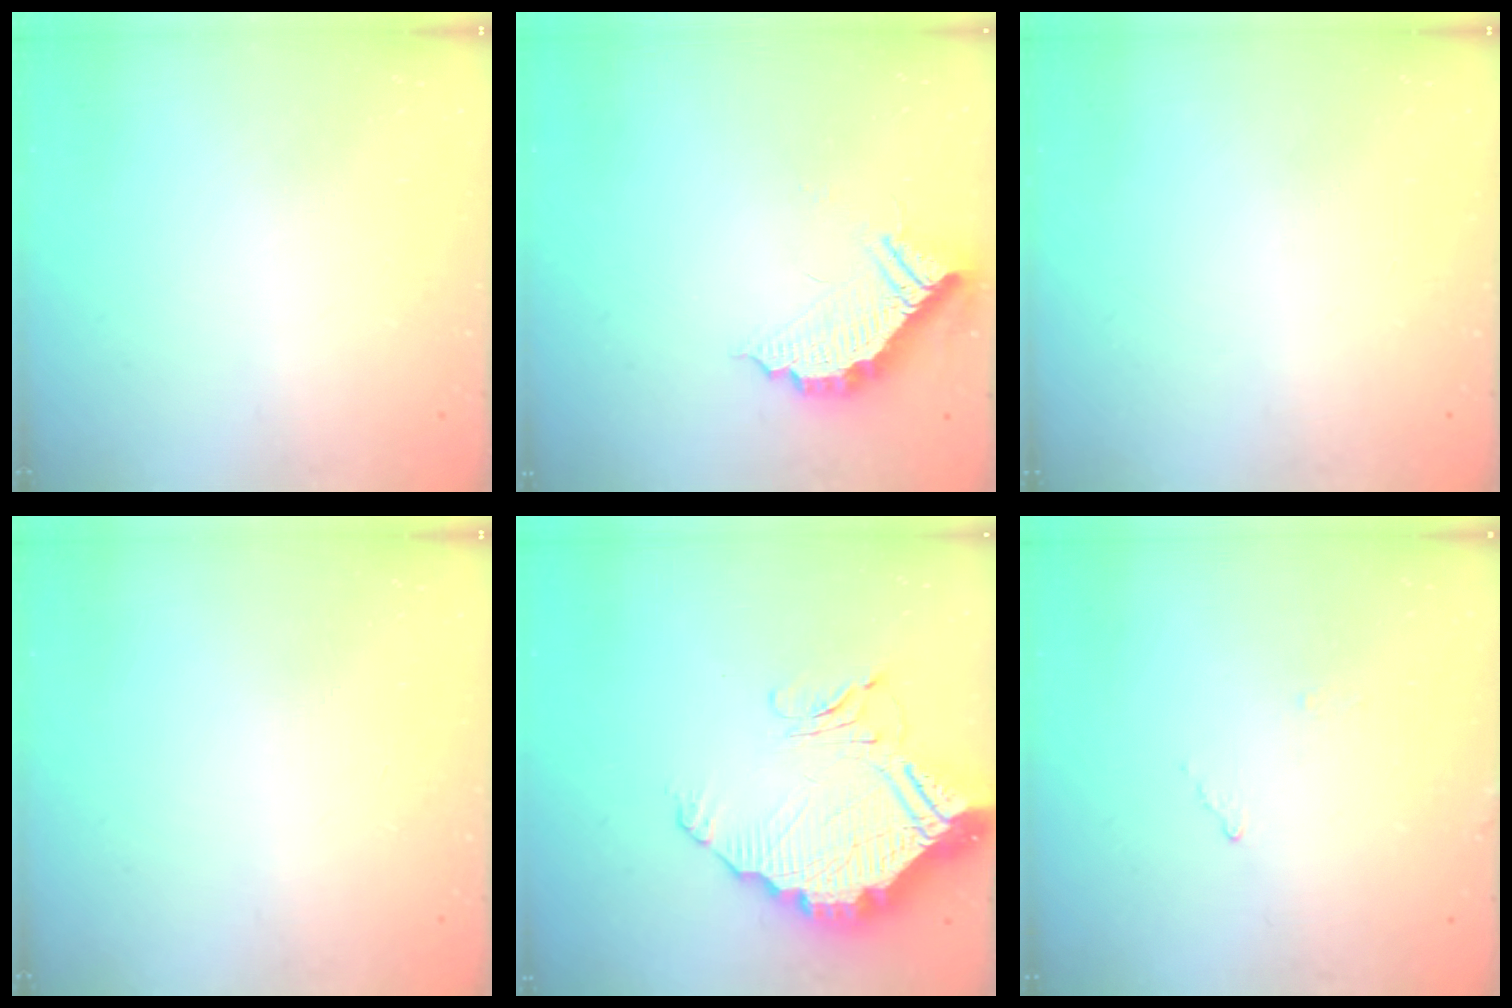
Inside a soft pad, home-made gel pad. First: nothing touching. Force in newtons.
{"total": 10.5, "press": 10.5, "slide": 0.7}
{"total": 0.0}
{"total": 0.0}
{"total": 15.9, "press": 15.8, "slide": 1.0}
{"total": 8.1, "press": 8.1, "slide": 0.4}